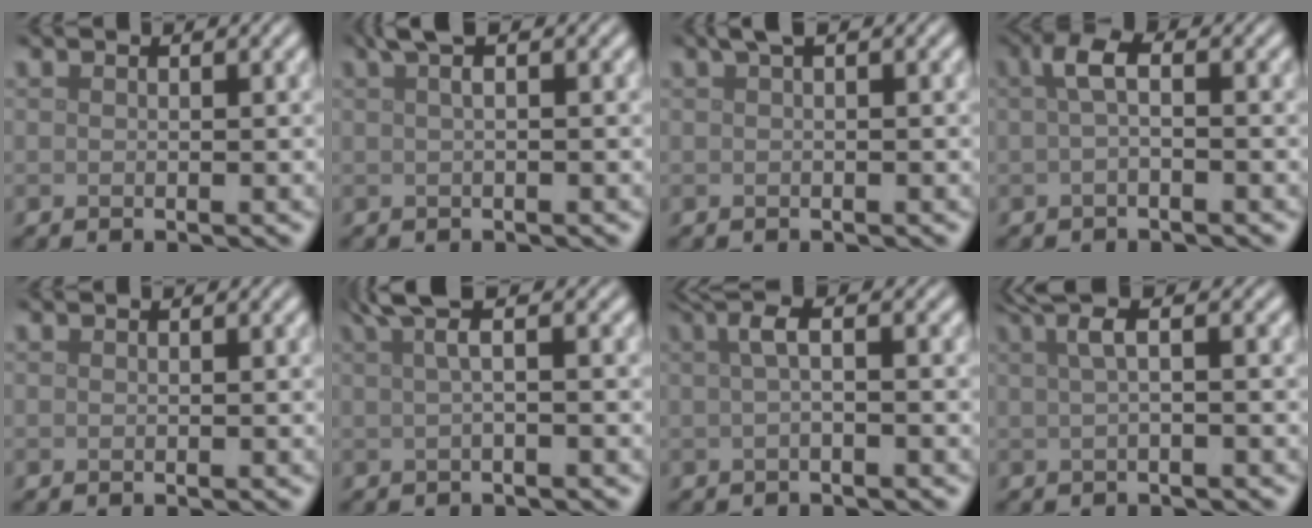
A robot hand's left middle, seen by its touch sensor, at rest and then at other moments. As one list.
[{"total": 2.2, "force": [1.0, 0.6, 1.9], "torque": [-0.028, 0.006, 0.013]}, {"total": 1.1, "force": [0.5, 0.2, 0.9], "torque": [-0.017, 0.007, 0.009]}, {"total": 2.3, "force": [0.2, 0.7, 2.2], "torque": [-0.044, 0.007, -0.001]}, {"total": 0.0}, {"total": 3.1, "force": [1.2, 0.9, 2.8], "torque": [-0.042, 0.005, 0.013]}, {"total": 2.7, "force": [0.4, 0.7, 2.5], "torque": [-0.044, 0.010, 0.004]}, {"total": 3.2, "force": [0.9, 1.0, 2.9], "torque": [-0.043, 0.009, 0.010]}]